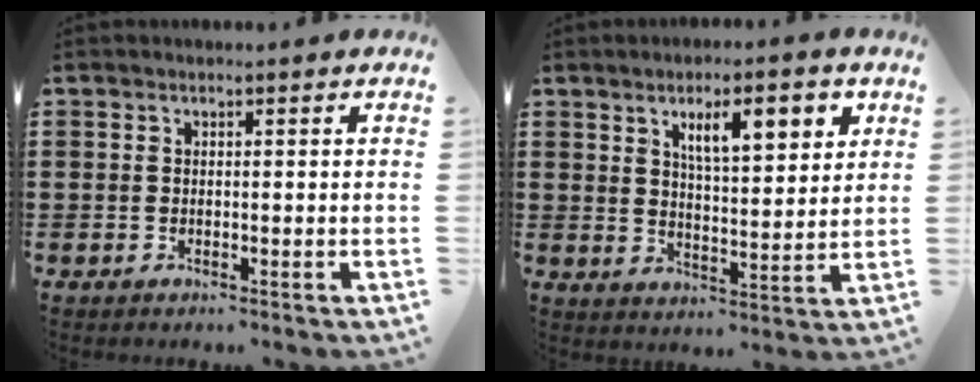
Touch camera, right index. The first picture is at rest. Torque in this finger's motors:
{"motor_torque": [0.57, 0.22, 0.53, 0.08]}